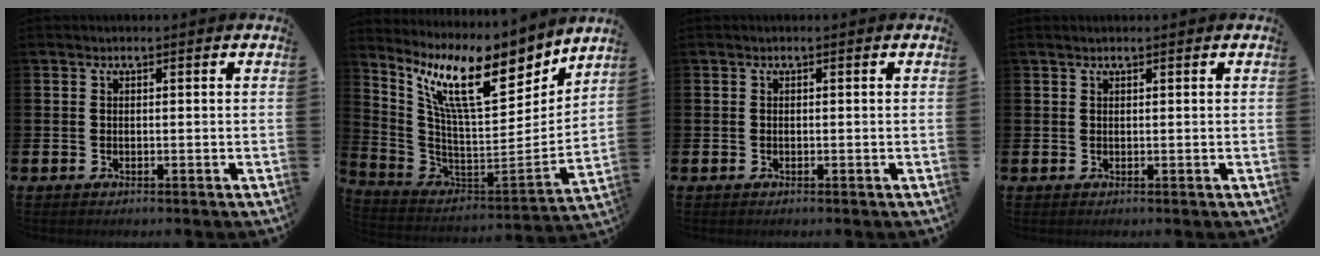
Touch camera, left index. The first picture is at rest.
{"total": 12.9, "force": [8.6, 3.3, 8.9], "torque": [-0.190, -0.055, 0.145]}
{"total": 0.0}
{"total": 0.5, "force": [0.5, 0.0, 0.2], "torque": [0.001, -0.001, 0.008]}